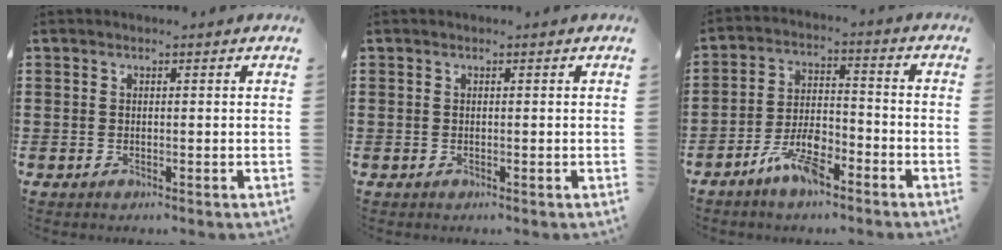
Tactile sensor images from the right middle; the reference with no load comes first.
{"total": 0.0}
{"total": 7.4, "force": [-5.0, 2.5, 5.0], "torque": [-0.111, 0.006, -0.096]}